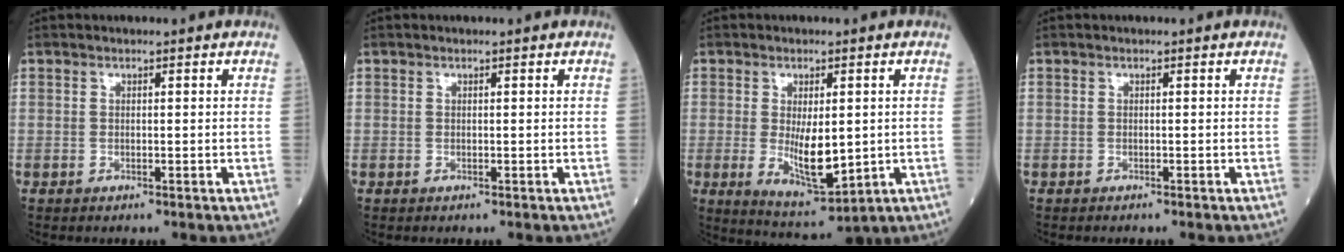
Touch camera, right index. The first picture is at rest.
{"total": 0.0}
{"total": 8.6, "force": [-0.8, 2.6, 8.1], "torque": [-0.143, -0.023, 0.000]}
{"total": 0.6, "force": [-0.5, 0.1, 0.2], "torque": [-0.005, -0.002, -0.010]}